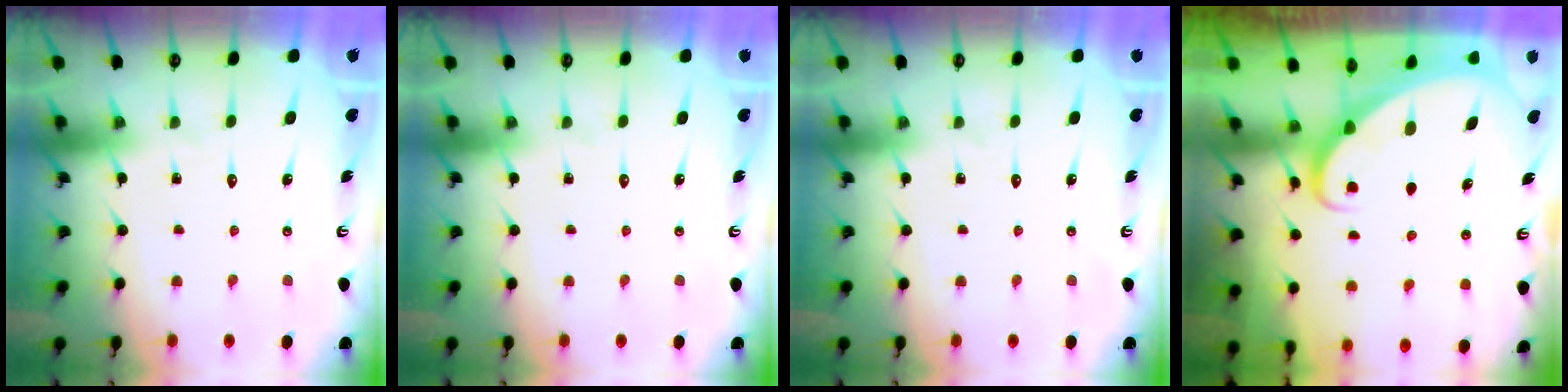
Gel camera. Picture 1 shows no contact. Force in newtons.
{"total": 0.0}
{"total": 0.0}
{"total": 2.1, "press": 2.1, "slide": 0.2}